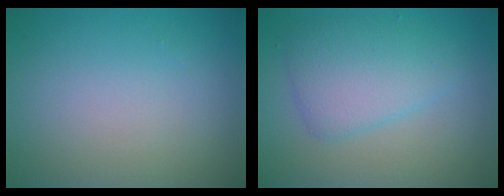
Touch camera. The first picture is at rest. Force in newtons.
{"total": 4.2, "press": 4.2, "slide": 0.0}